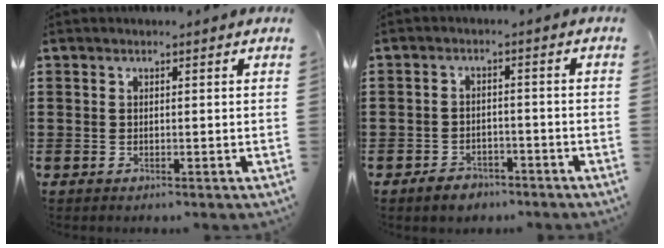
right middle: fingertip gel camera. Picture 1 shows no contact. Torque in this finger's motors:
{"motor_torque": [0.93, -0.44, 0.03, 0.04]}